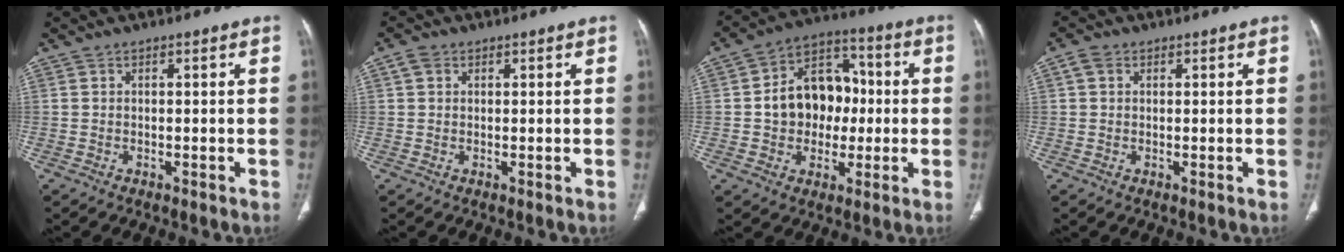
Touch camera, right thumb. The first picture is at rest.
{"total": 2.1, "force": [0.9, 1.6, 1.0], "torque": [-0.019, 0.006, 0.015]}
{"total": 14.2, "force": [-0.2, 10.9, 9.0], "torque": [-0.092, 0.035, -0.005]}
{"total": 2.1, "force": [0.8, 1.6, 1.1], "torque": [-0.023, 0.007, 0.014]}